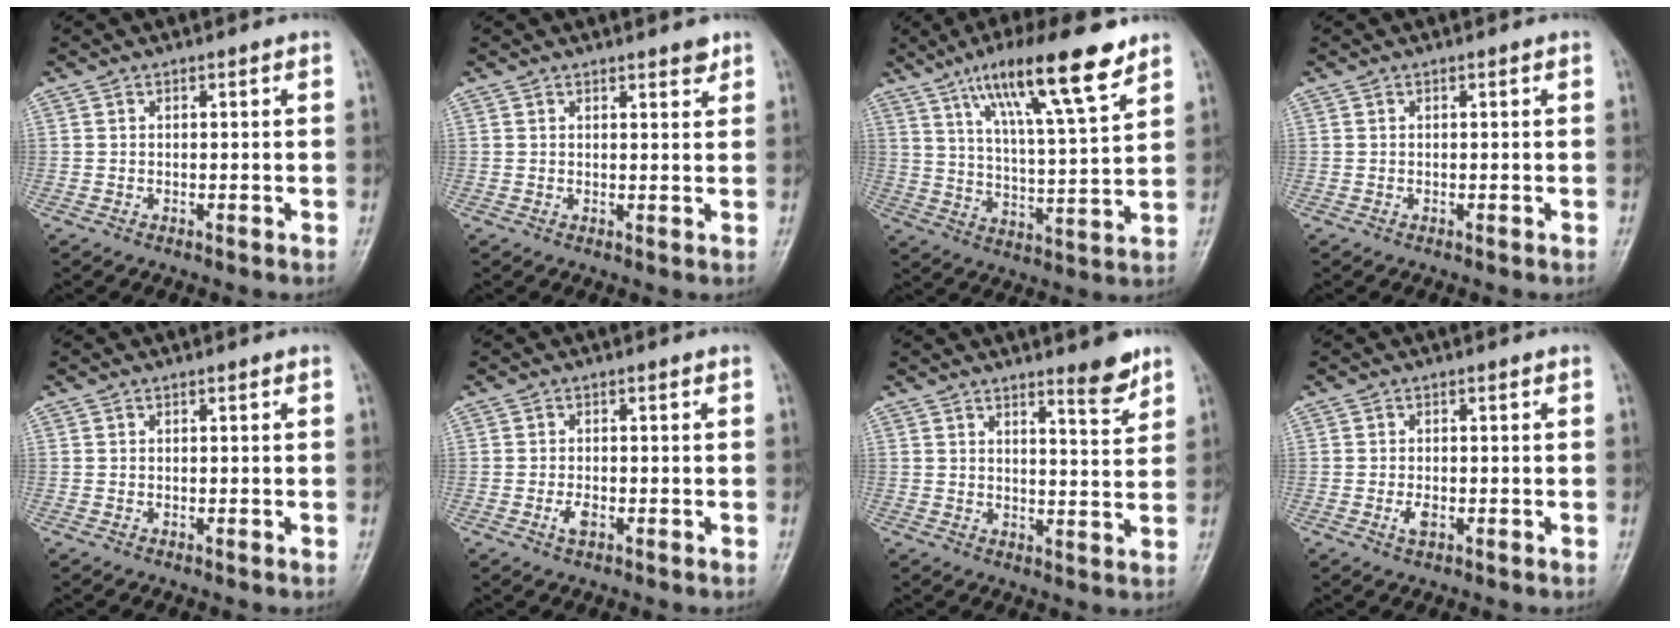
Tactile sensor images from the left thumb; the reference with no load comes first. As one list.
[{"total": 2.4, "force": [1.8, 0.9, 1.3], "torque": [-0.006, -0.011, 0.024]}, {"total": 17.6, "force": [11.1, 3.1, 13.3], "torque": [-0.204, -0.044, 0.189]}, {"total": 0.0}, {"total": 0.0}, {"total": 2.3, "force": [-0.9, 1.2, 1.7], "torque": [-0.031, 0.000, -0.018]}, {"total": 5.9, "force": [4.4, 1.1, 3.8], "torque": [-0.040, -0.036, 0.061]}, {"total": 2.2, "force": [-0.7, 1.2, 1.7], "torque": [-0.029, -0.001, -0.013]}]